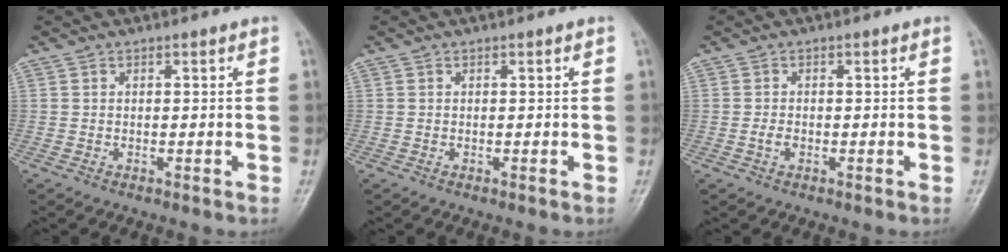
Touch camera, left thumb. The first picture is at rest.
{"total": 0.0}
{"total": 1.5, "force": [-0.5, 0.9, 1.0], "torque": [-0.020, 0.002, -0.011]}